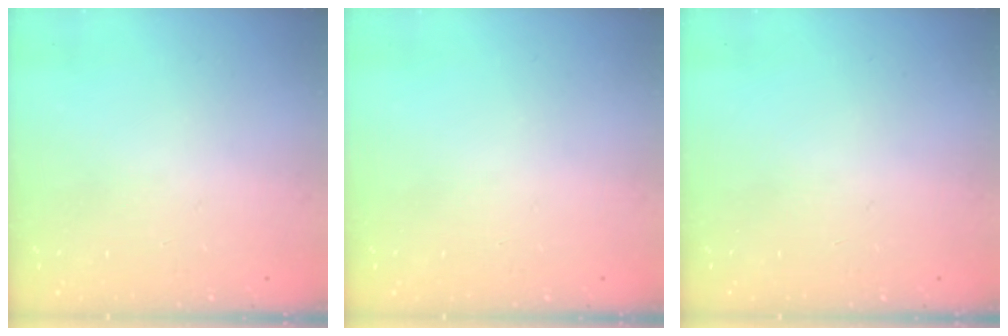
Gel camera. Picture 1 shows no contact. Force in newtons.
{"total": 0.0}
{"total": 0.0}